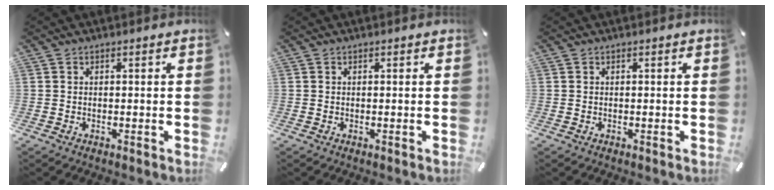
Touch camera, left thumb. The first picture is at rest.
{"total": 0.0}
{"total": 0.0}